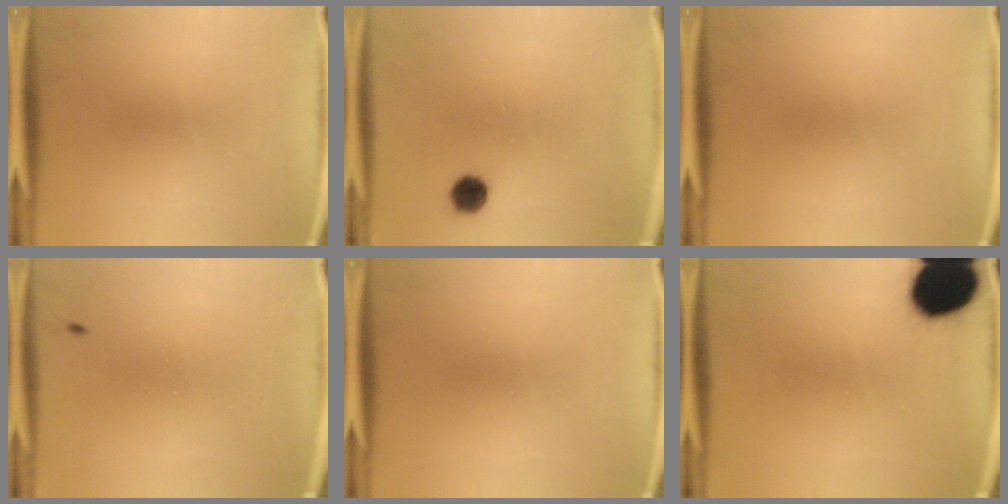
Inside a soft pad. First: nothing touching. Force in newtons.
{"total": 4.2}
{"total": 0.0}
{"total": 0.8}
{"total": 0.0}
{"total": 18.1}